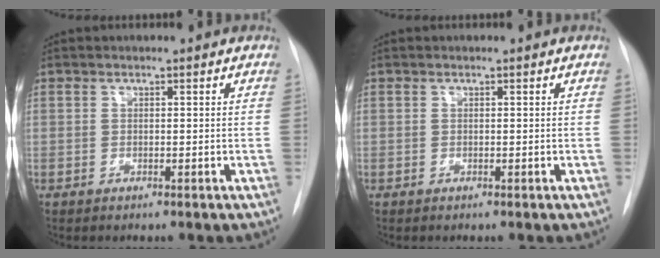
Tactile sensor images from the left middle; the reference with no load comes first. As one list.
[{"total": 0.0}]